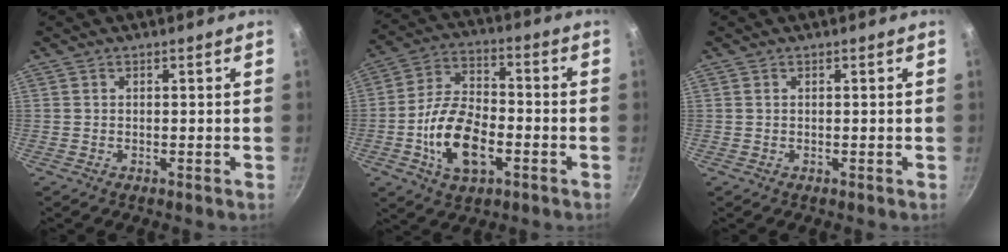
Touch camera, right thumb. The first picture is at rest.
{"total": 14.3, "force": [-4.3, 7.8, 11.2], "torque": [-0.196, 0.030, -0.082]}
{"total": 0.0}